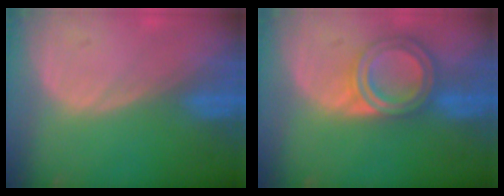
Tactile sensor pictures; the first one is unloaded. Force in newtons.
{"total": 6.8, "press": 6.1, "slide": 3.1}